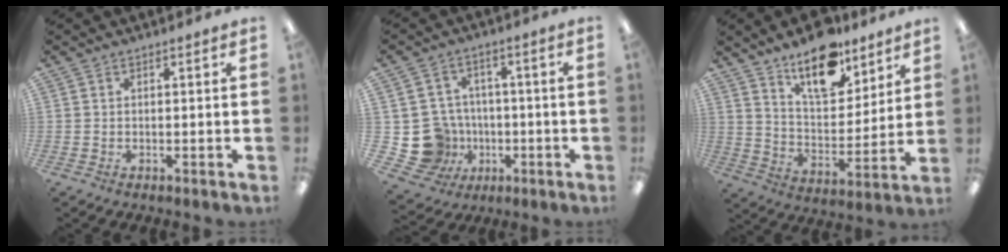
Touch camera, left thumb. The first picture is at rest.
{"total": 11.3, "force": [-2.4, 10.7, 2.8], "torque": [-0.080, 0.021, -0.028]}
{"total": 15.8, "force": [11.9, 7.0, 7.8], "torque": [-0.123, -0.070, 0.210]}